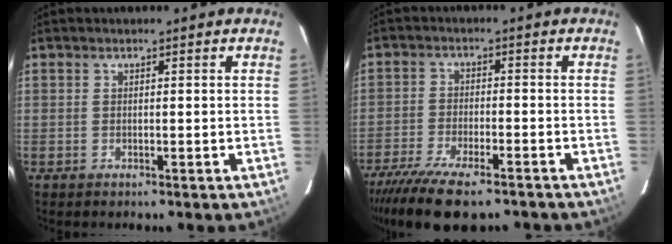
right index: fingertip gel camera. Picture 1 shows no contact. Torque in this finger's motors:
{"motor_torque": [1.39, -0.75, 0.69, 0.17]}